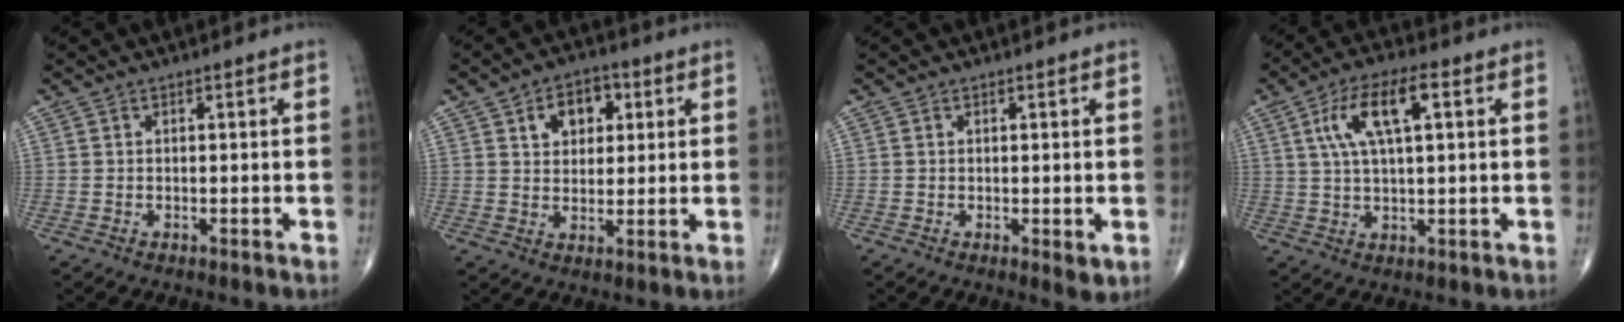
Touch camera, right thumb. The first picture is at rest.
{"total": 7.7, "force": [2.9, 5.3, 4.8], "torque": [-0.037, -0.005, 0.040]}
{"total": 1.8, "force": [-0.2, 0.7, 1.7], "torque": [-0.022, -0.007, -0.005]}
{"total": 10.3, "force": [3.2, 3.6, 9.1], "torque": [-0.177, 0.013, 0.057]}